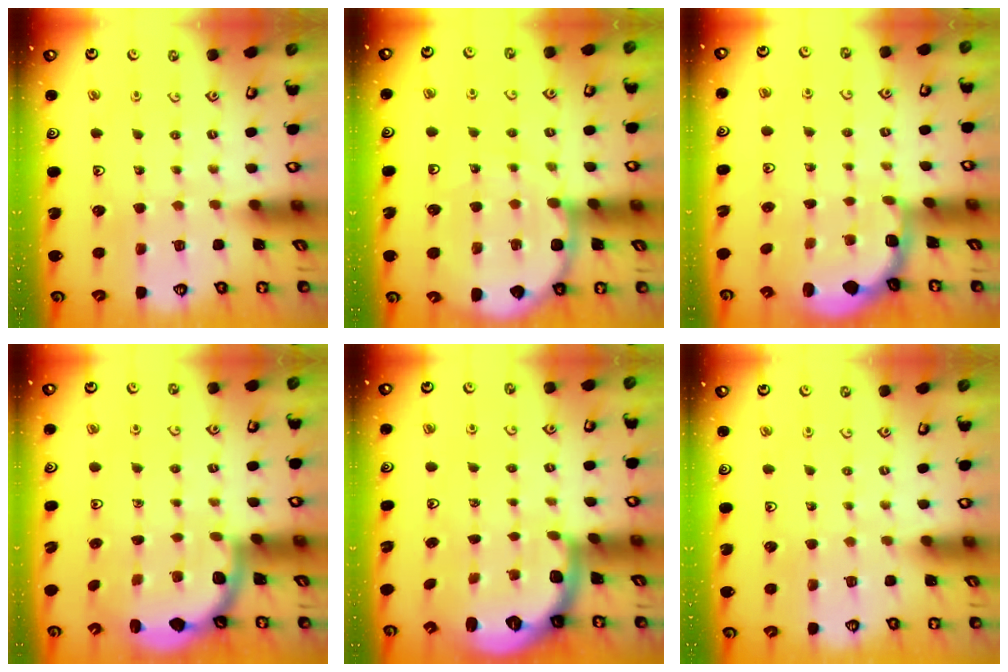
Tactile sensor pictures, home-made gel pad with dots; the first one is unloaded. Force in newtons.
{"total": 9.3, "press": 9.2, "slide": 1.1}
{"total": 2.2, "press": 2.0, "slide": 1.0}
{"total": 2.6, "press": 2.5, "slide": 0.6}
{"total": 1.9, "press": 1.8, "slide": 0.5}
{"total": 0.0}